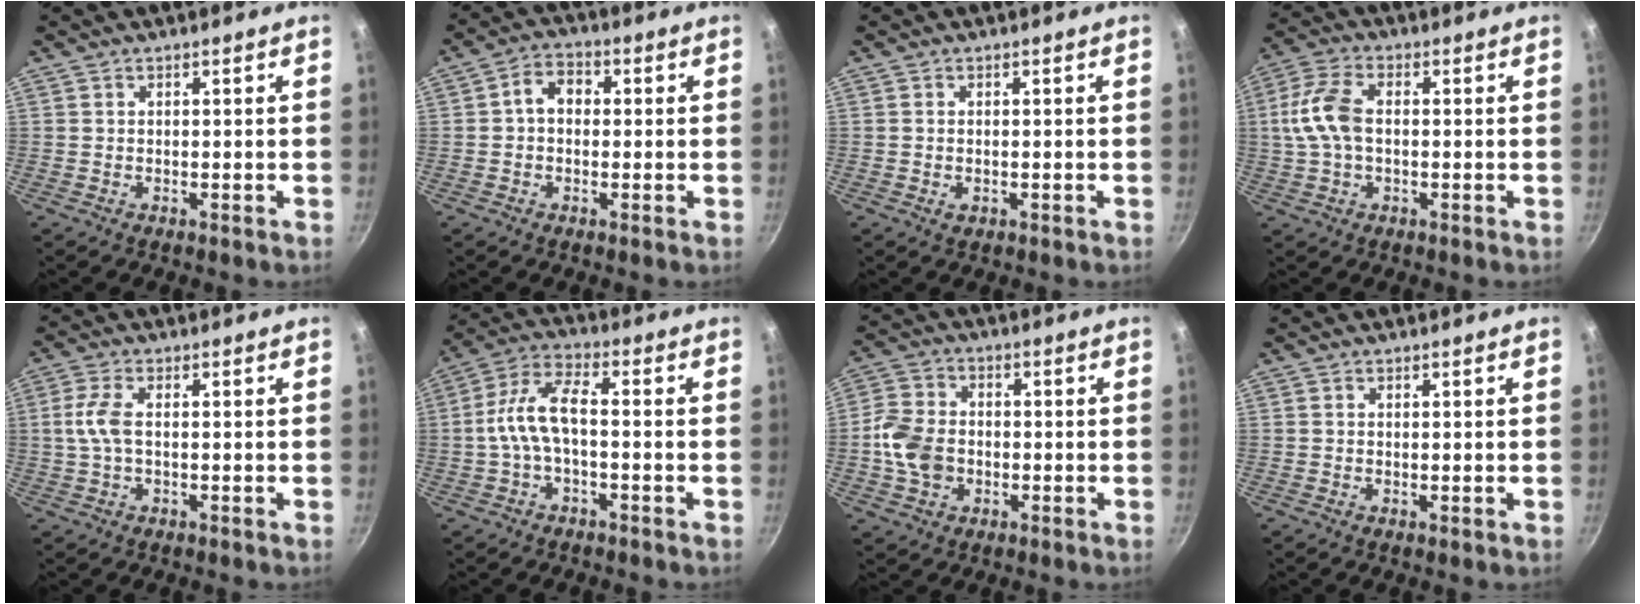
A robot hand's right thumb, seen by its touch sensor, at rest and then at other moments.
{"total": 5.1, "force": [0.3, 3.9, 3.3], "torque": [-0.035, 0.013, -0.008]}
{"total": 1.2, "force": [-0.3, 0.9, 0.8], "torque": [-0.014, 0.000, -0.004]}
{"total": 9.4, "force": [0.2, 5.6, 7.6], "torque": [-0.158, 0.021, -0.005]}
{"total": 5.1, "force": [0.1, 2.4, 4.5], "torque": [-0.105, 0.009, -0.002]}
{"total": 8.5, "force": [-1.6, 3.8, 7.5], "torque": [-0.152, 0.036, -0.042]}
{"total": 9.4, "force": [-1.5, 7.3, 5.7], "torque": [-0.096, 0.015, -0.039]}
{"total": 0.0}